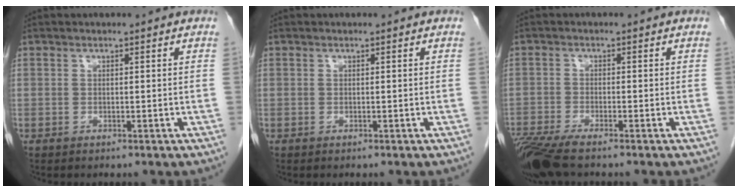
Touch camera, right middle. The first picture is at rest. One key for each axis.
{"total": 0.0}
{"total": 7.3, "fx": -5.9, "fy": 0.6, "fz": 4.3, "tx": -0.080, "ty": -0.021, "tz": -0.108}